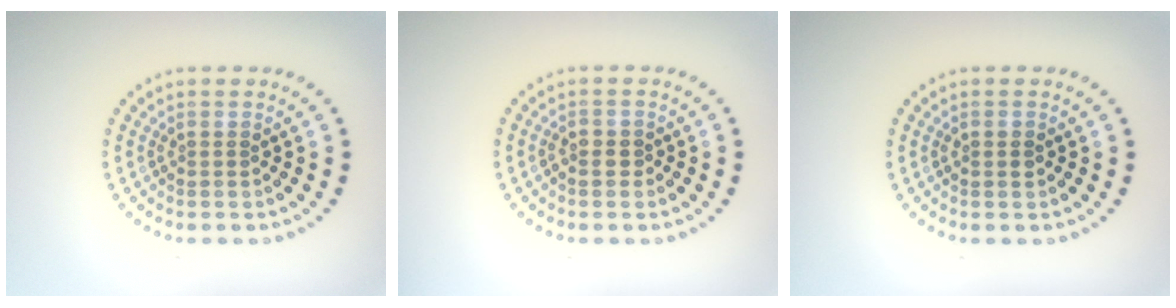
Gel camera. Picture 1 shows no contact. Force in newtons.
{"total": 1.0, "press": 0.9, "slide": 0.4}
{"total": 1.0, "press": 1.0, "slide": 0.1}